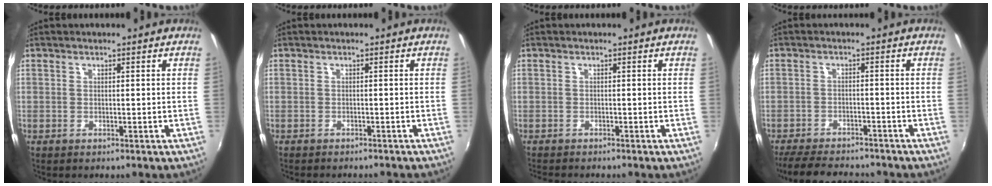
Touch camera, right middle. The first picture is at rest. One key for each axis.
{"total": 2.8, "fx": -2.6, "fy": 0.6, "fz": 0.9, "tx": -0.025, "ty": -0.013, "tz": -0.040}
{"total": 2.0, "fx": -2.0, "fy": 0.3, "fz": 0.5, "tx": -0.016, "ty": -0.015, "tz": -0.035}
{"total": 12.0, "fx": -10.5, "fy": 3.4, "fz": 4.7, "tx": -0.114, "ty": -0.019, "tz": -0.161}